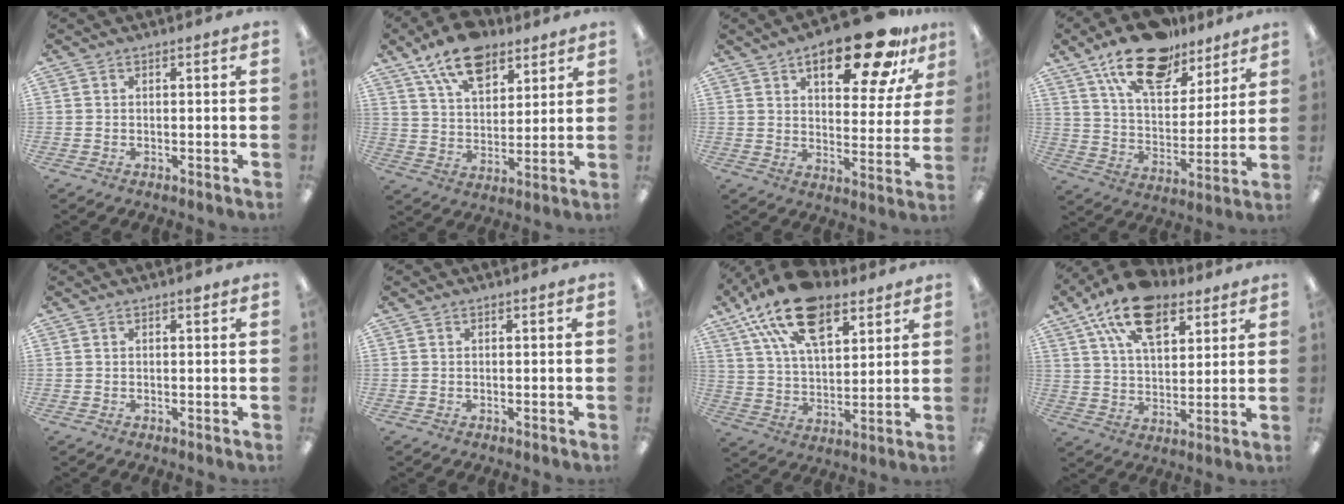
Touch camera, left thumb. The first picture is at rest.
{"total": 14.1, "force": [9.6, 7.5, 7.1], "torque": [-0.114, -0.044, 0.173]}
{"total": 19.3, "force": [12.0, 7.6, 13.0], "torque": [-0.171, -0.061, 0.188]}
{"total": 18.7, "force": [13.4, 8.8, 9.7], "torque": [-0.160, -0.068, 0.232]}
{"total": 0.9, "force": [0.6, 0.2, 0.6], "torque": [-0.006, -0.001, 0.008]}
{"total": 0.0}
{"total": 19.7, "force": [11.8, 10.1, 12.0], "torque": [-0.212, -0.042, 0.211]}
{"total": 17.3, "force": [10.5, 9.3, 10.1], "torque": [-0.169, -0.040, 0.187]}